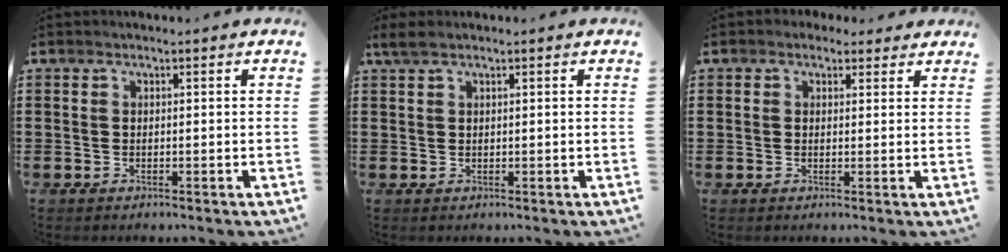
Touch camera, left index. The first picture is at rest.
{"total": 1.5, "force": [0.8, 0.4, 1.1], "torque": [-0.024, 0.002, 0.015]}
{"total": 2.0, "force": [1.4, 1.4, 0.3], "torque": [-0.005, 0.008, 0.025]}